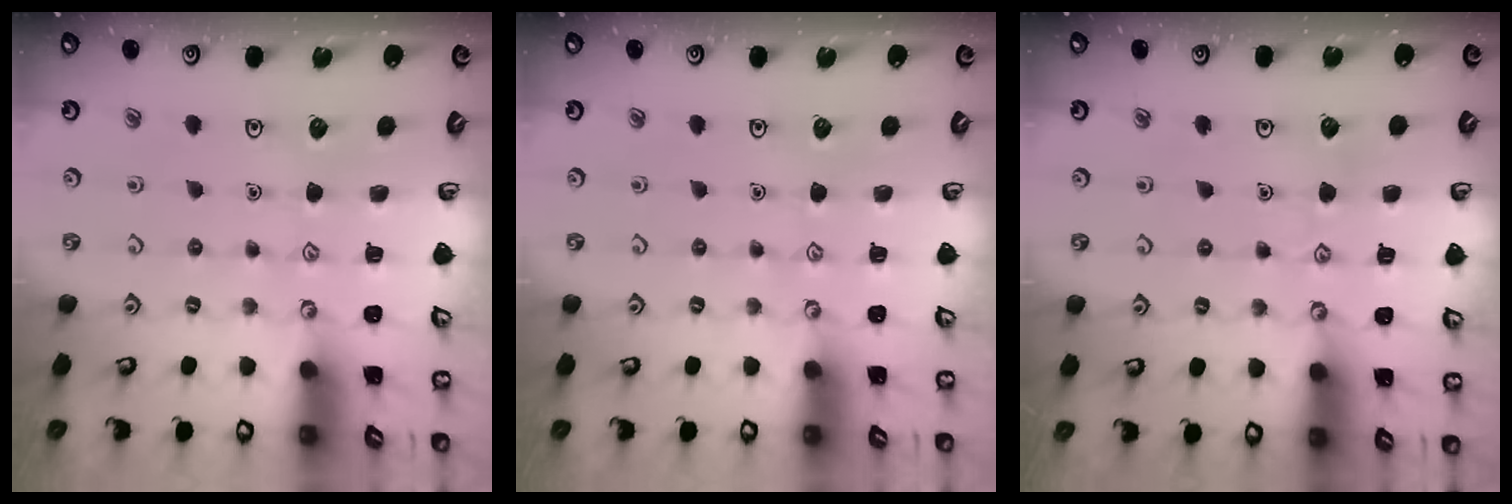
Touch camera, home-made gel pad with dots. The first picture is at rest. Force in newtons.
{"total": 0.0}
{"total": 3.5, "press": 3.5, "slide": 0.4}